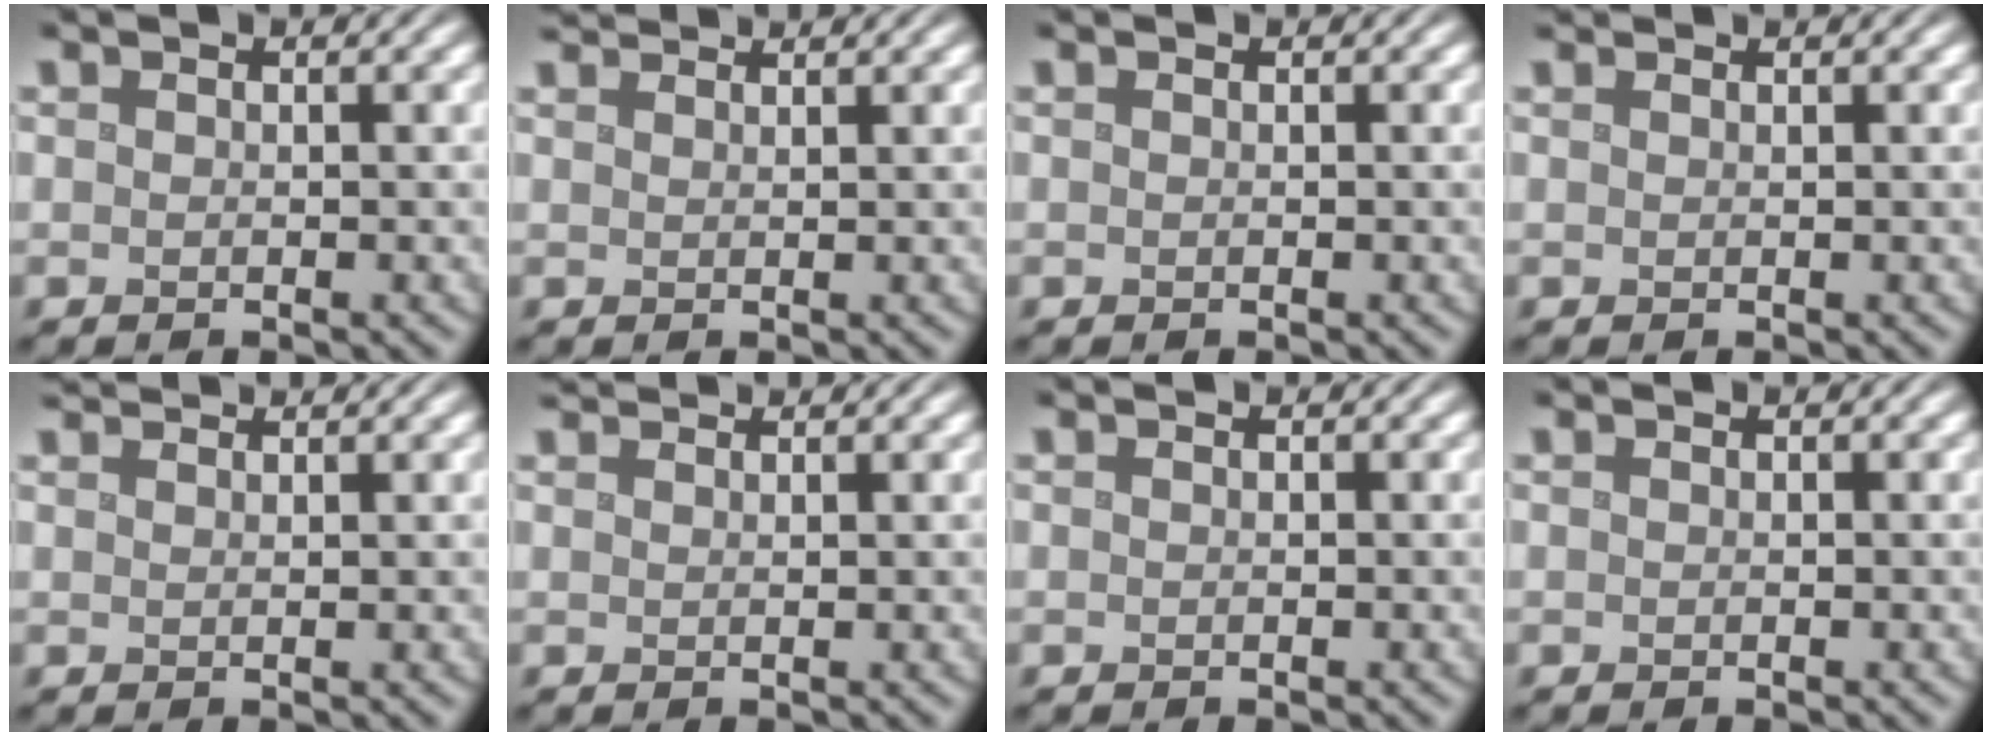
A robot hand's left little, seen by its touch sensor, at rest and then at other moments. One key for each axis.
{"total": 2.8, "fx": 2.6, "fy": 0.4, "fz": 0.9, "tx": -0.010, "ty": 0.003, "tz": 0.031}
{"total": 0.0}
{"total": 0.9, "fx": 0.8, "fy": 0.0, "fz": 0.2, "tx": -0.007, "ty": -0.003, "tz": 0.009}
{"total": 2.6, "fx": 2.4, "fy": 0.4, "fz": 0.9, "tx": -0.009, "ty": 0.003, "tz": 0.027}
{"total": 2.3, "fx": 2.2, "fy": 0.3, "fz": 0.7, "tx": -0.009, "ty": 0.002, "tz": 0.024}
{"total": 0.0}
{"total": 0.0}